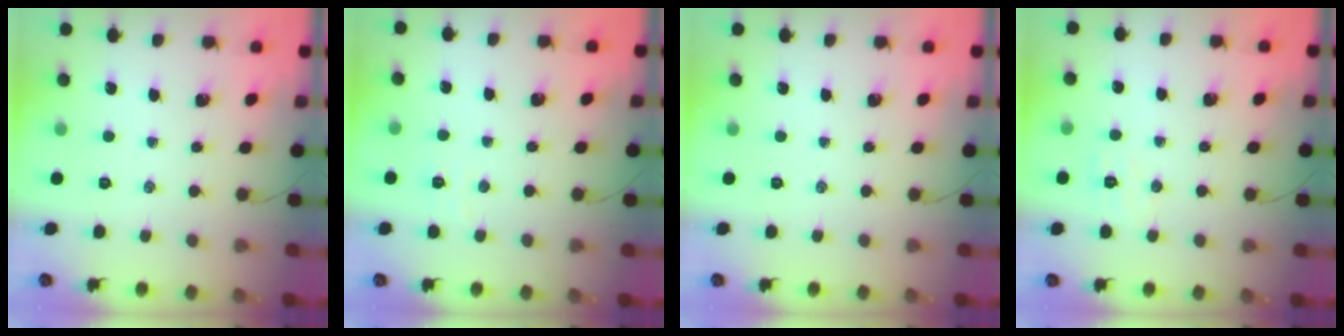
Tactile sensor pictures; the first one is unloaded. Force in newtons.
{"total": 3.0, "press": 2.9, "slide": 0.7}
{"total": 0.0}
{"total": 5.4, "press": 5.2, "slide": 1.3}